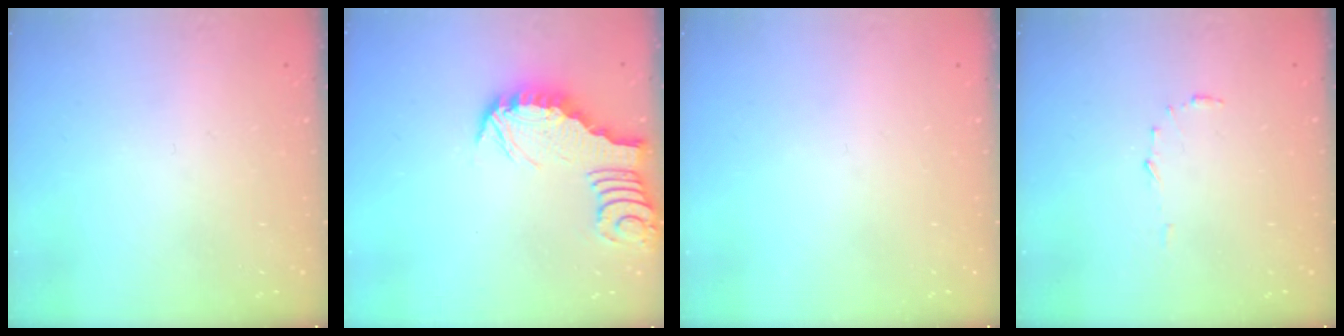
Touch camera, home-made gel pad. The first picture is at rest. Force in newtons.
{"total": 2.6, "press": 2.6, "slide": 0.2}
{"total": 0.0}
{"total": 4.5, "press": 4.5, "slide": 0.4}